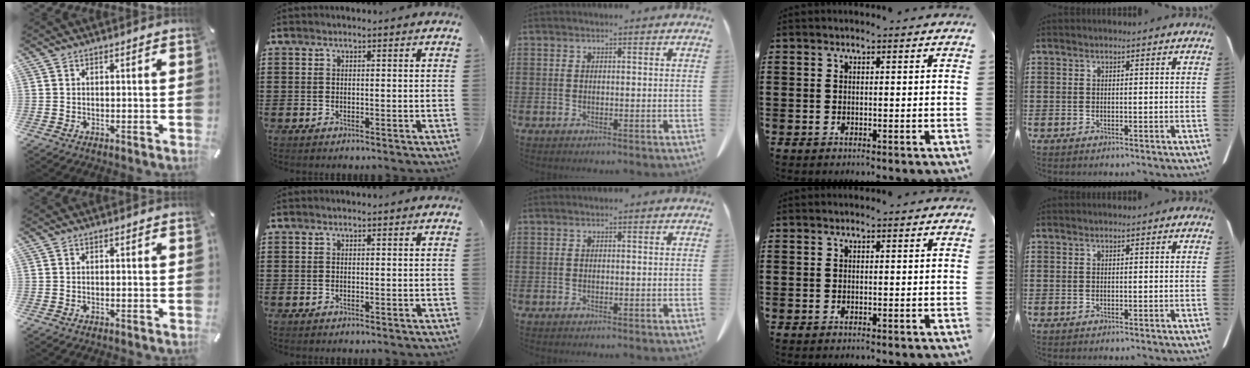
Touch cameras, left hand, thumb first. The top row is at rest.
{}